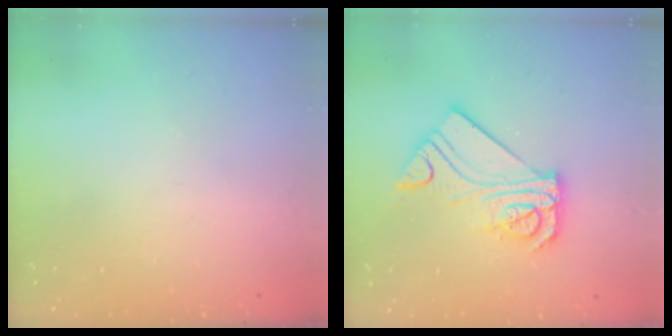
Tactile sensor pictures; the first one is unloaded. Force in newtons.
{"total": 13.2, "press": 13.1, "slide": 1.6}